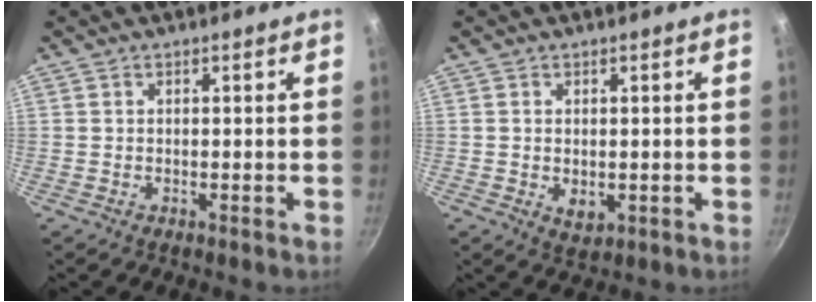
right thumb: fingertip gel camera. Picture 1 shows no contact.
{"total": 3.5, "force": [-0.3, 2.3, 2.6], "torque": [-0.040, -0.010, -0.001]}